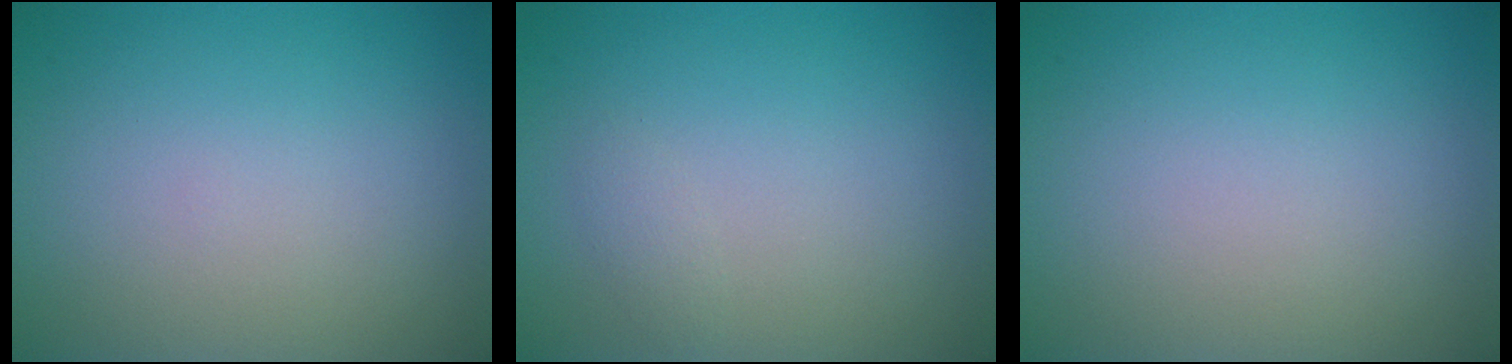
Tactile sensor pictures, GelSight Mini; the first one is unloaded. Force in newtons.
{"total": 0.7, "press": 0.7, "slide": 0.0}
{"total": 0.0}